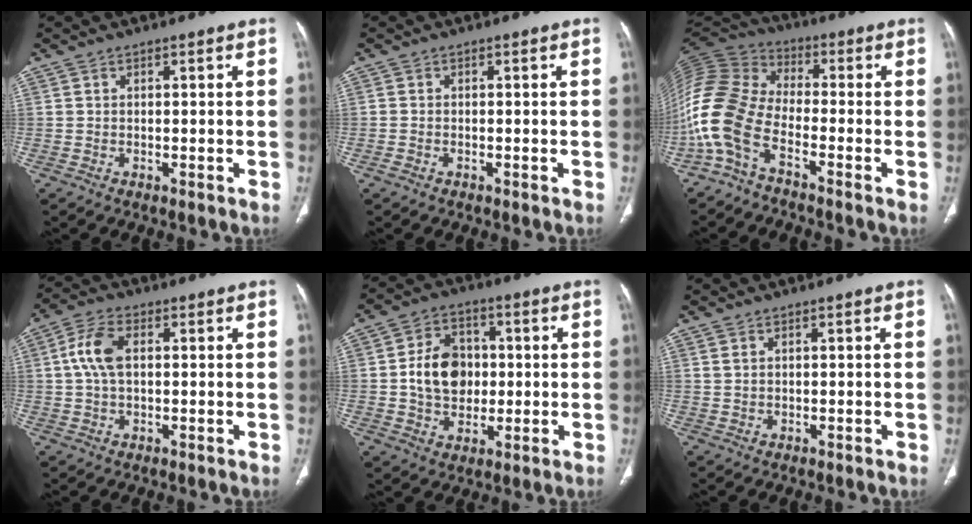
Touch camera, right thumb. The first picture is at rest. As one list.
[{"total": 0.7, "force": [-0.5, 0.5, 0.3], "torque": [-0.015, 0.002, -0.009]}, {"total": 14.8, "force": [-6.3, 7.6, 11.0], "torque": [-0.248, 0.057, -0.139]}, {"total": 6.7, "force": [1.0, 3.7, 5.5], "torque": [-0.125, 0.016, 0.018]}, {"total": 11.1, "force": [0.3, 8.6, 7.0], "torque": [-0.091, 0.012, 0.005]}, {"total": 0.8, "force": [0.6, 0.3, 0.6], "torque": [-0.014, 0.008, 0.016]}]